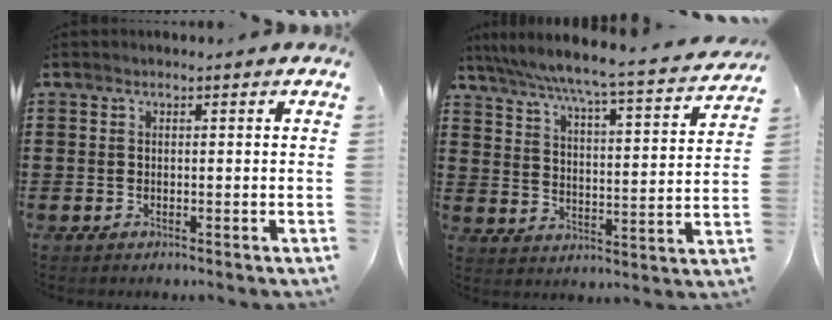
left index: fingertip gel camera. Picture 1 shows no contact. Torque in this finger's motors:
{"motor_torque": [0.13, -1.67, 0.74, 0.21]}